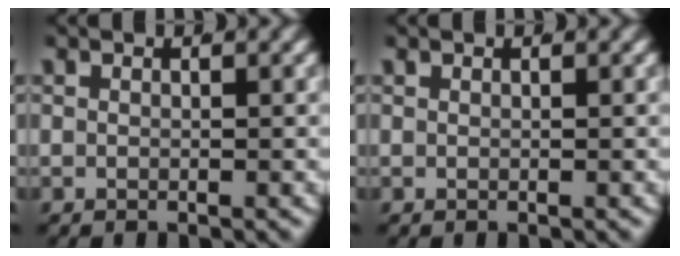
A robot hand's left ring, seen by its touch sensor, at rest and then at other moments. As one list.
[{"total": 0.0}]